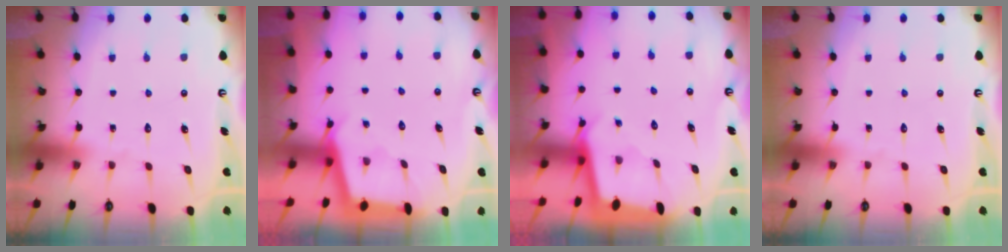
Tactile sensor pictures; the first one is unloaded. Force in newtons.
{"total": 2.3, "press": 2.3, "slide": 0.1}
{"total": 2.0, "press": 2.0, "slide": 0.2}
{"total": 0.0}